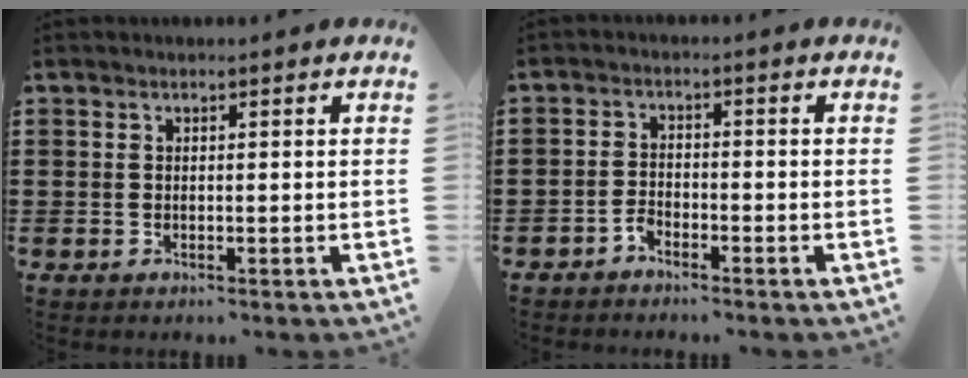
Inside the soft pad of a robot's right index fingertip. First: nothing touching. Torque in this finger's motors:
{"motor_torque": [-0.45, 0.67, 0.00, 0.00]}